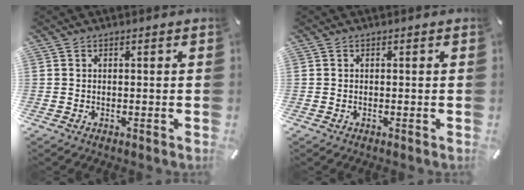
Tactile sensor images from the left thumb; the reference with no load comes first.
{"total": 0.0}